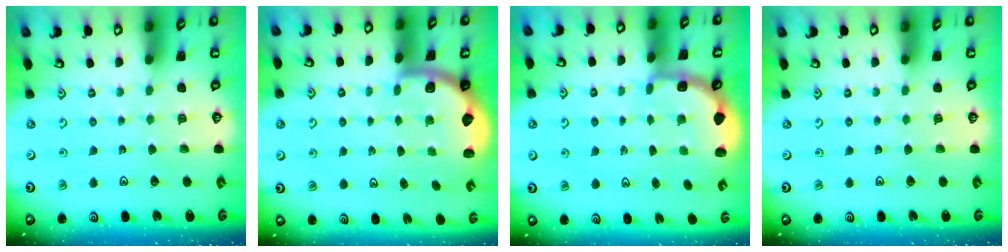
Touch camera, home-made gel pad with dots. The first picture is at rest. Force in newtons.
{"total": 1.9, "press": 1.8, "slide": 0.5}
{"total": 2.8, "press": 2.3, "slide": 1.7}
{"total": 0.0}